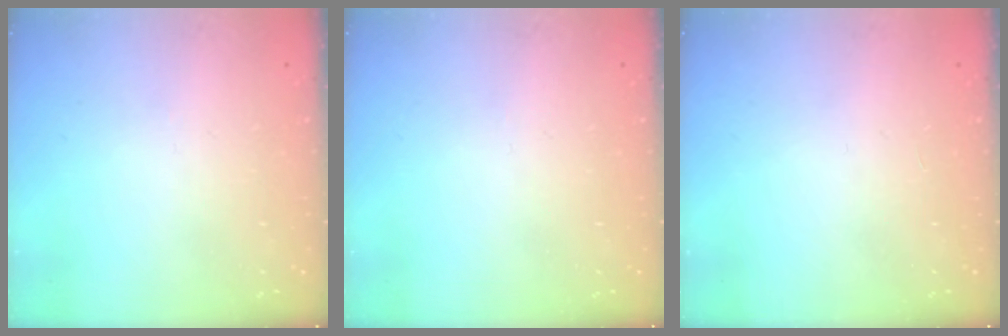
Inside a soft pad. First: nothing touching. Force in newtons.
{"total": 0.0}
{"total": 0.0}